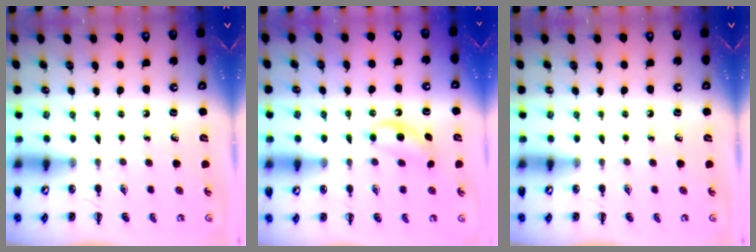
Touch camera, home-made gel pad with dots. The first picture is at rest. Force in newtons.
{"total": 5.5, "press": 5.3, "slide": 1.6}
{"total": 0.0}